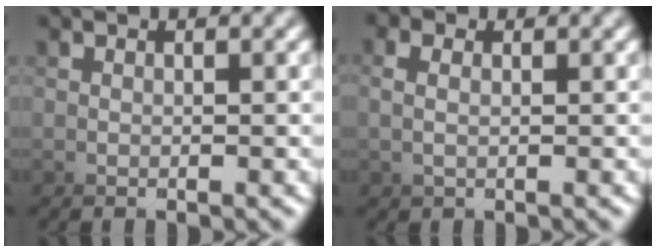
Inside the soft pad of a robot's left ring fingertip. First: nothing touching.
{"total": 2.9, "force": [-0.8, -2.6, -1.1], "torque": [0.030, 0.011, -0.019]}